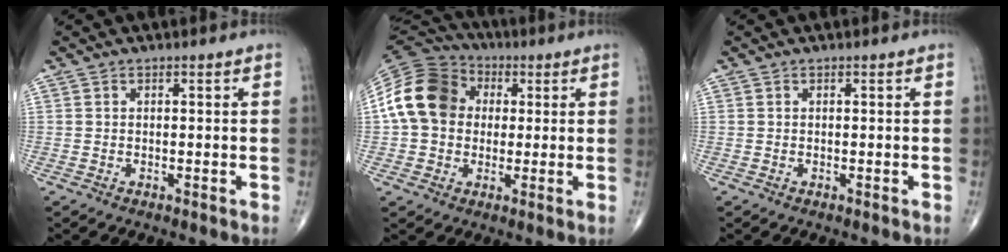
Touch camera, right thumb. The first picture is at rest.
{"total": 15.7, "force": [2.1, 12.6, 9.2], "torque": [-0.163, 0.029, 0.030]}
{"total": 0.0}